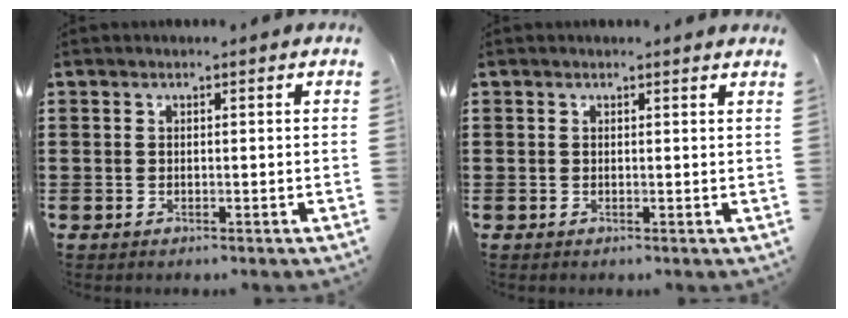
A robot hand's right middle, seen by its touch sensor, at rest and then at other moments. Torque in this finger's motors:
{"motor_torque": [-0.55, -0.17, 0.02, -0.01]}